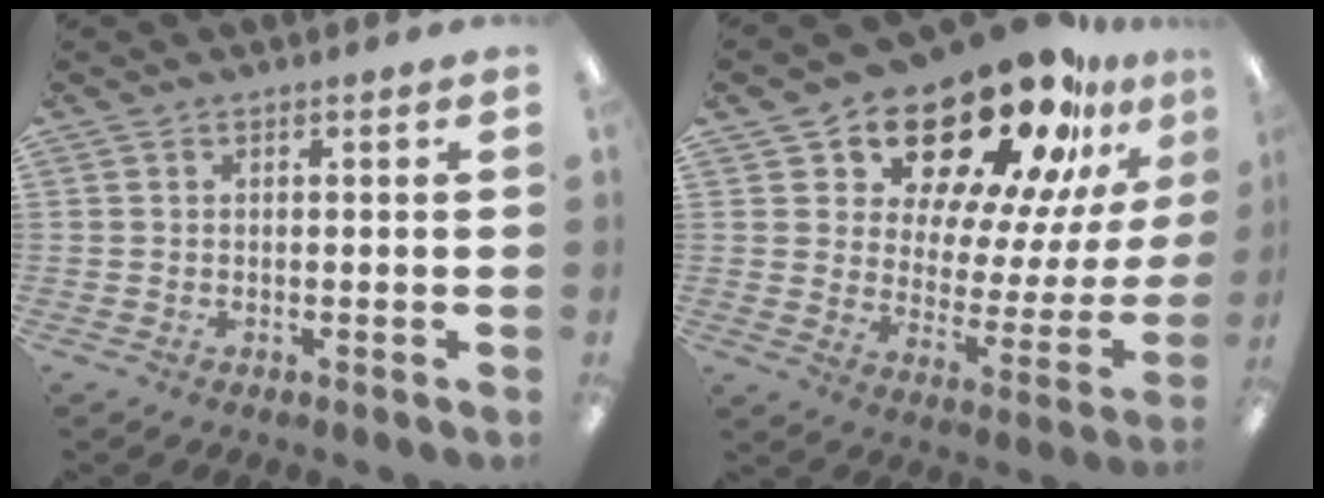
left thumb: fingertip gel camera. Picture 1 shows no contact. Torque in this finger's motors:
{"motor_torque": [1.78, 1.93, 1.72, -1.05, 0.11]}